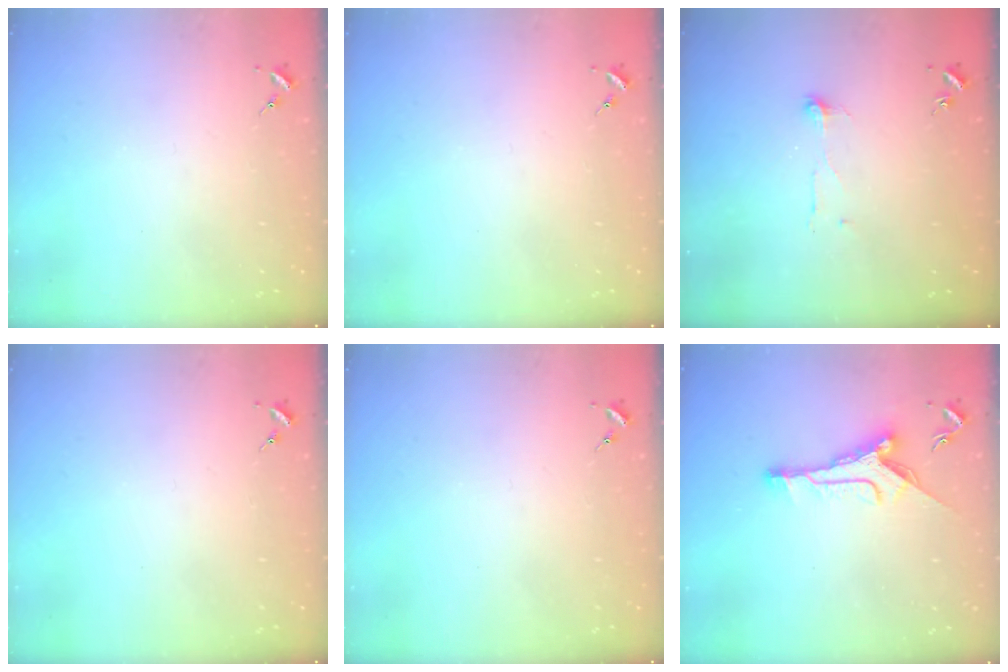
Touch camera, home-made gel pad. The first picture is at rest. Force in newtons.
{"total": 0.0}
{"total": 4.5, "press": 4.5, "slide": 0.4}
{"total": 0.0}
{"total": 0.0}
{"total": 10.0, "press": 10.0, "slide": 0.1}